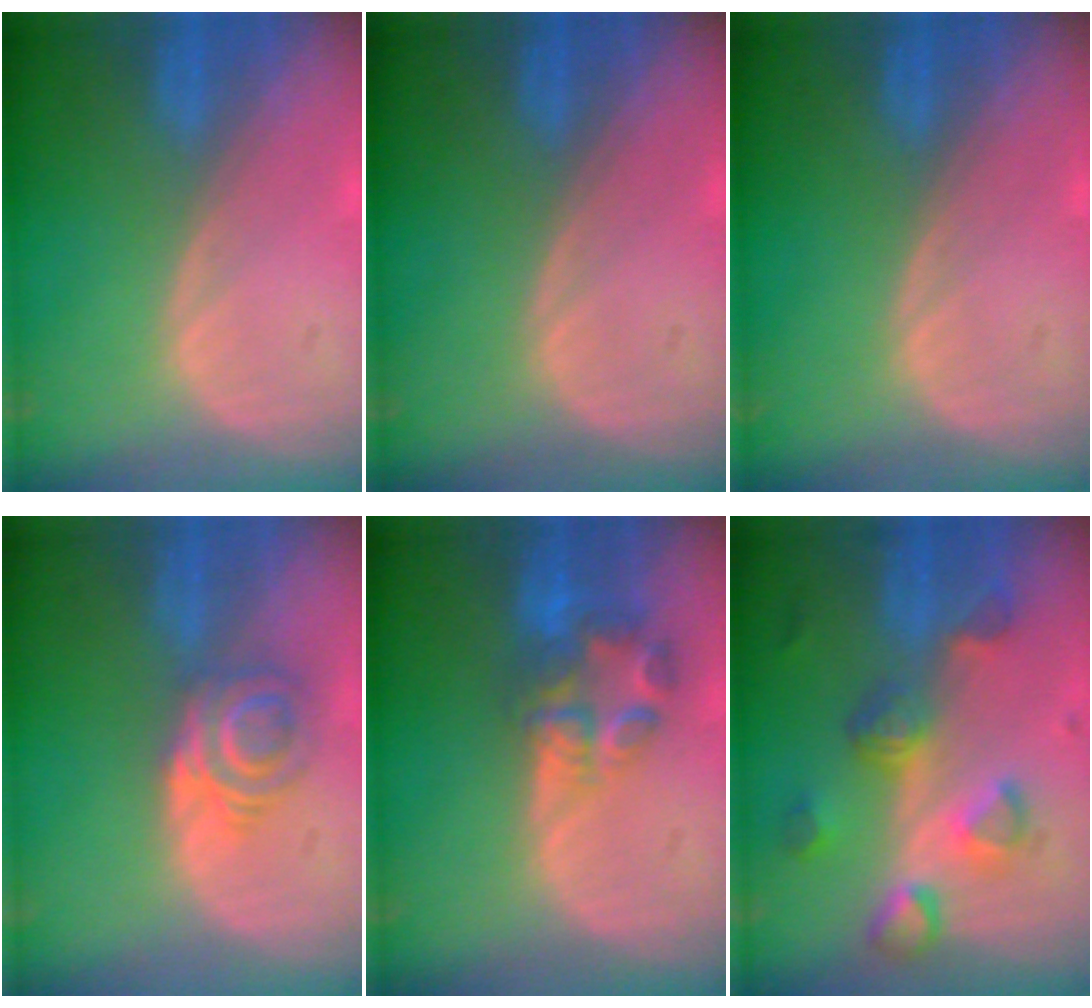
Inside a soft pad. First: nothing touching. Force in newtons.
{"total": 0.0}
{"total": 0.0}
{"total": 6.2, "press": 5.2, "slide": 3.3}
{"total": 6.9, "press": 6.0, "slide": 3.4}
{"total": 8.0, "press": 7.3, "slide": 3.1}